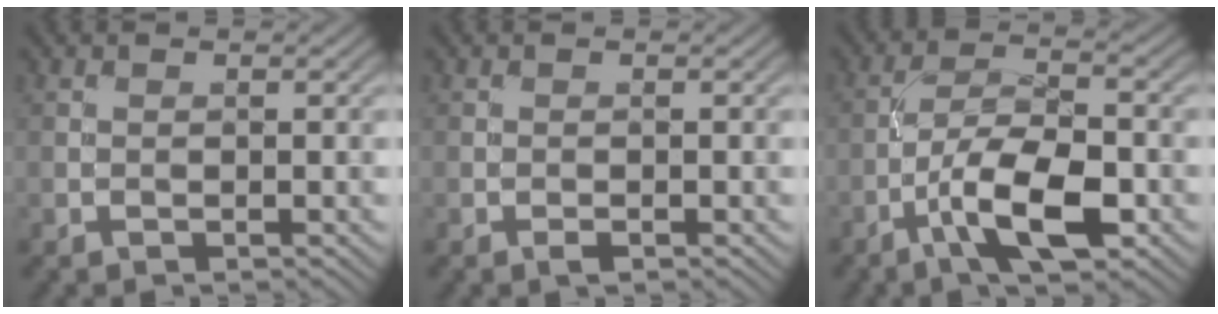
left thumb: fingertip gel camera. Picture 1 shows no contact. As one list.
[{"total": 0.7, "force": [-0.4, 0.2, 0.5], "torque": [-0.008, 0.001, -0.009]}, {"total": 8.6, "force": [-4.0, 2.7, 7.1], "torque": [-0.127, 0.012, -0.082]}]